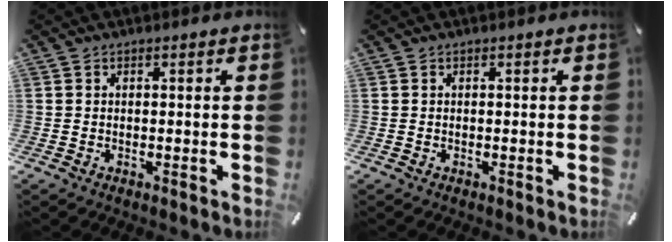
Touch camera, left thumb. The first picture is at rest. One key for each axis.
{"total": 0.0}